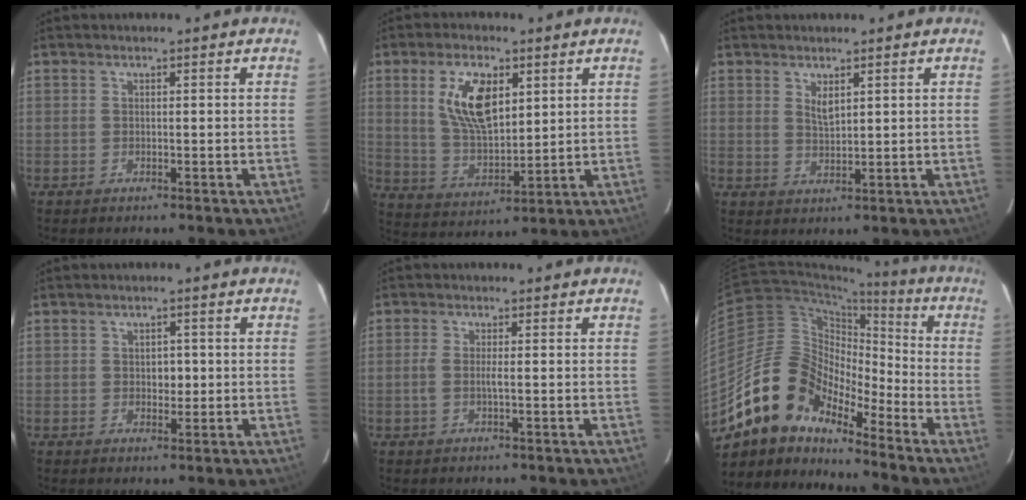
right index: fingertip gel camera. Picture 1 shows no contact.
{"total": 11.9, "force": [4.3, 5.7, 9.5], "torque": [-0.176, 0.005, 0.093]}
{"total": 2.6, "force": [1.5, 0.8, 1.9], "torque": [-0.033, -0.004, 0.029]}
{"total": 2.3, "force": [0.1, 1.8, 1.4], "torque": [-0.017, 0.004, 0.003]}
{"total": 1.8, "force": [-0.4, -0.1, 1.7], "torque": [-0.036, -0.002, -0.009]}
{"total": 14.6, "force": [-12.0, 6.4, 5.3], "torque": [-0.095, 0.021, -0.234]}